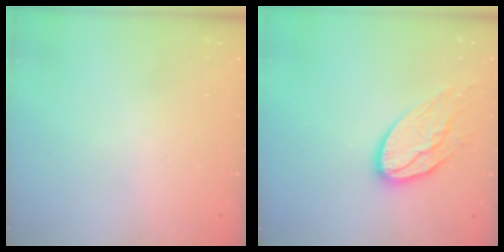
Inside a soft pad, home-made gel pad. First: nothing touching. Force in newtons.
{"total": 13.4, "press": 13.4, "slide": 1.0}